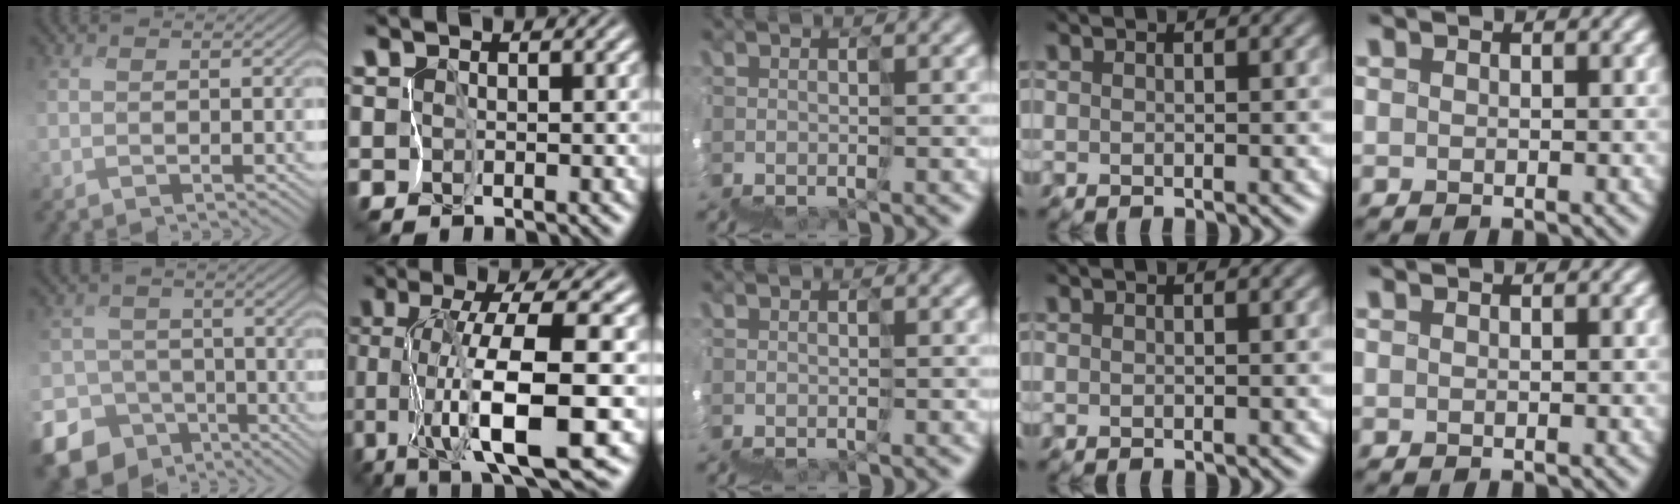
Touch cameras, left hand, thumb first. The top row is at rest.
{"thumb": {"total": 16.8, "force": [-9.9, 13.0, 3.7], "torque": [-0.128, -0.069, -0.161]}, "index": {"total": 9.7, "force": [-1.6, 0.9, 9.6], "torque": [-0.169, 0.004, -0.031]}}